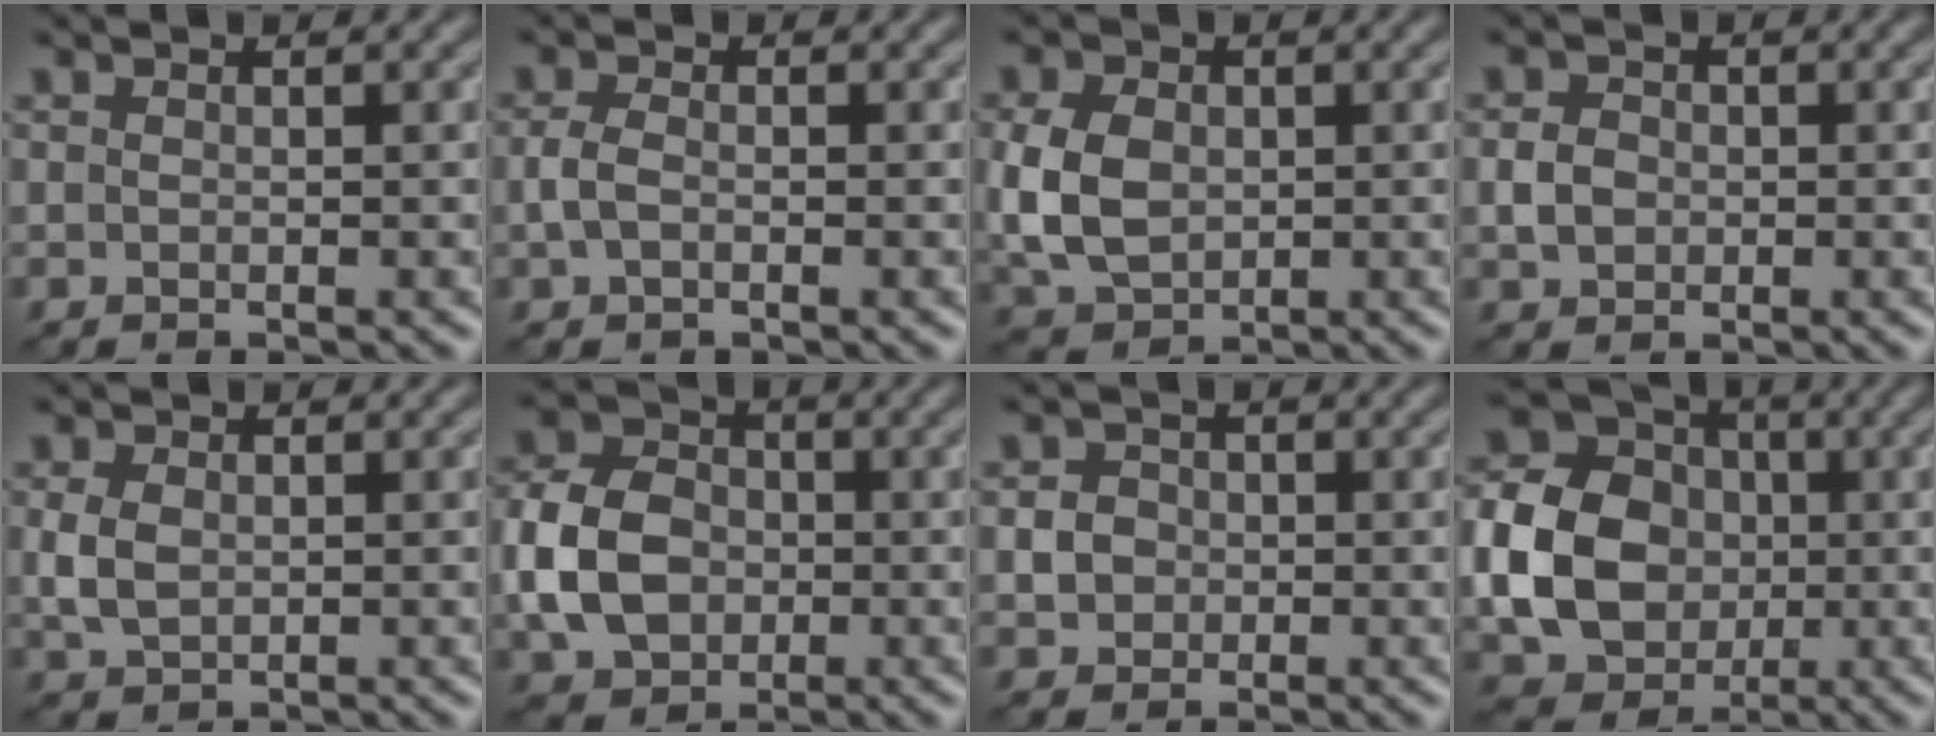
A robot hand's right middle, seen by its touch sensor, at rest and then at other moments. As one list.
[{"total": 1.6, "force": [-0.3, 1.0, 1.3], "torque": [-0.033, 0.005, -0.010]}, {"total": 5.8, "force": [0.1, 4.4, 3.8], "torque": [-0.097, 0.001, 0.000]}, {"total": 2.0, "force": [-0.2, 1.7, 1.0], "torque": [-0.020, 0.003, -0.008]}, {"total": 2.6, "force": [0.2, 1.9, 1.7], "torque": [-0.045, 0.002, 0.006]}, {"total": 7.5, "force": [-1.1, 5.8, 4.6], "torque": [-0.106, 0.009, -0.036]}, {"total": 2.2, "force": [-0.1, 2.0, 0.8], "torque": [-0.006, 0.005, -0.002]}, {"total": 9.7, "force": [-0.8, 8.2, 5.2], "torque": [-0.104, -0.003, -0.026]}]